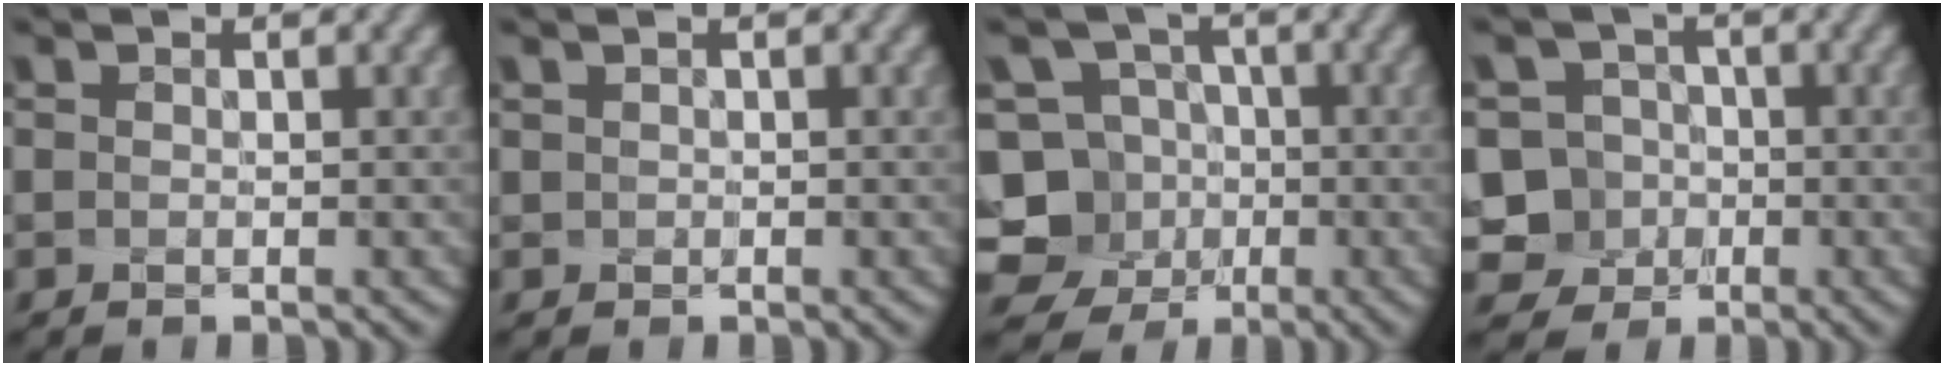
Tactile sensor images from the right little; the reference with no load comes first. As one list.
[{"total": 0.5, "force": [0.2, 0.5, -0.1], "torque": [-0.007, 0.010, -0.004]}, {"total": 7.1, "force": [-3.2, 6.3, 1.0], "torque": [-0.033, 0.006, -0.081]}, {"total": 4.7, "force": [-2.1, 4.2, 0.1], "torque": [-0.001, 0.007, -0.061]}]